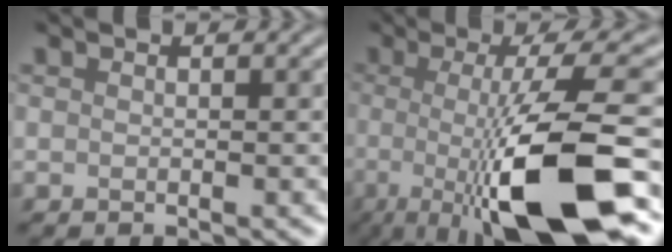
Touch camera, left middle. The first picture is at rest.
{"total": 12.0, "force": [-2.5, 2.7, 11.4], "torque": [-0.152, -0.002, -0.054]}